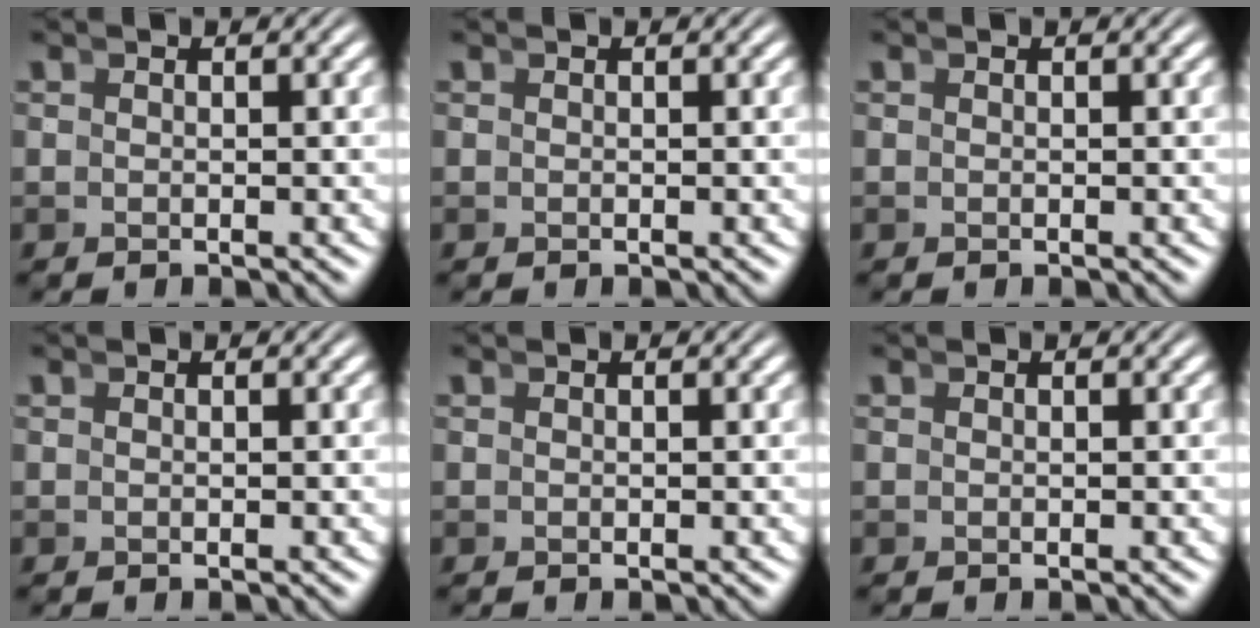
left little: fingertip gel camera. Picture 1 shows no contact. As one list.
[{"total": 0.0}, {"total": 0.0}, {"total": 0.0}, {"total": 0.0}, {"total": 0.0}]